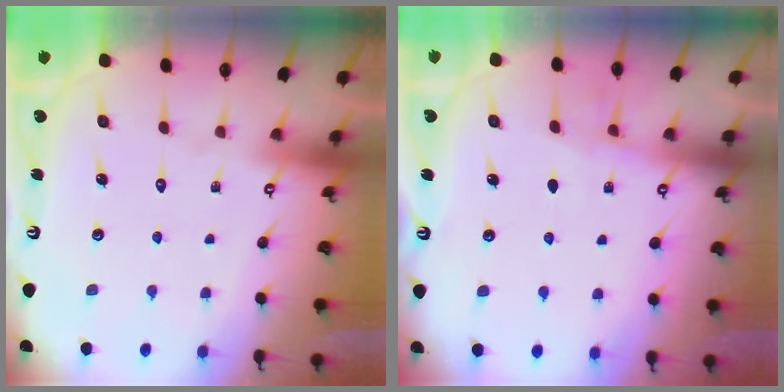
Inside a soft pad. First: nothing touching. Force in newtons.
{"total": 3.5, "press": 3.5, "slide": 0.5}